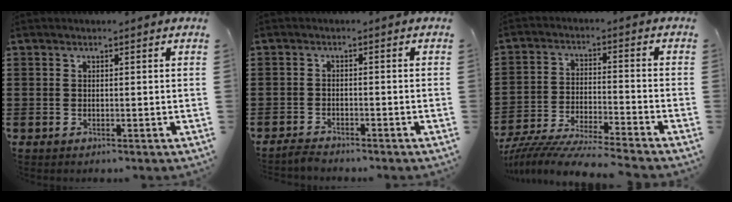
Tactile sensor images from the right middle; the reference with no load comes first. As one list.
[{"total": 1.8, "force": [-1.7, 0.1, 0.2], "torque": [-0.010, -0.001, -0.035]}, {"total": 7.4, "force": [-7.2, -0.3, 1.7], "torque": [-0.038, -0.007, -0.143]}]